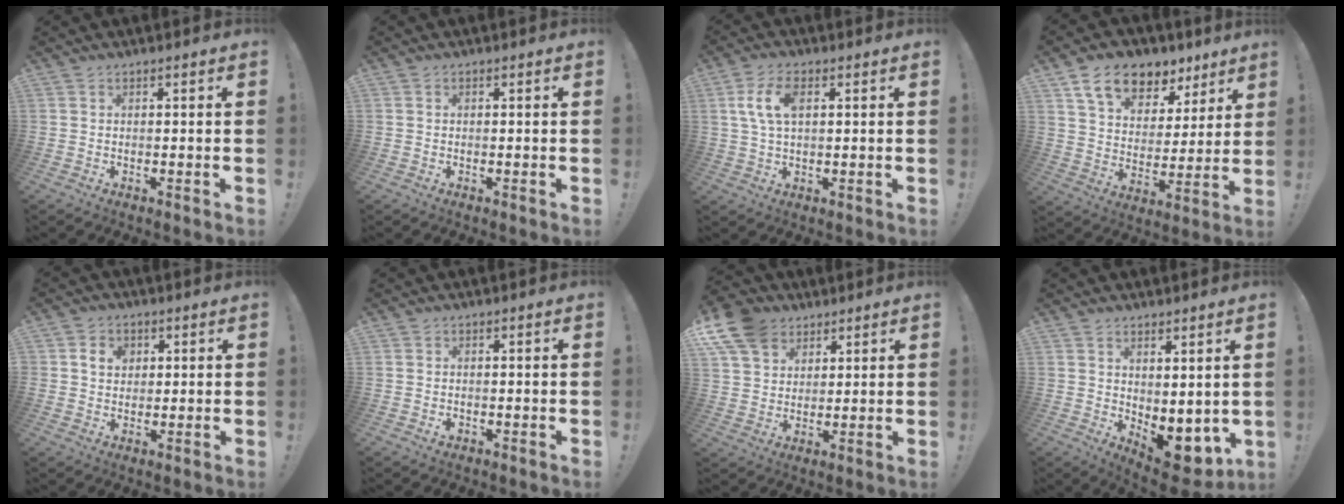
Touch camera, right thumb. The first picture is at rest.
{"total": 0.0}
{"total": 8.4, "force": [2.3, 4.3, 6.8], "torque": [-0.133, 0.000, 0.039]}
{"total": 14.2, "force": [9.5, 8.2, 6.6], "torque": [-0.114, -0.054, 0.174]}
{"total": 5.3, "force": [1.5, 4.3, 2.6], "torque": [-0.040, 0.004, 0.027]}
{"total": 0.7, "force": [-0.1, 0.7, 0.1], "torque": [0.006, -0.001, -0.004]}
{"total": 12.2, "force": [6.8, 8.8, 5.0], "torque": [-0.092, -0.041, 0.133]}
{"total": 7.4, "force": [-0.4, 4.9, 5.6], "torque": [-0.030, -0.020, 0.002]}